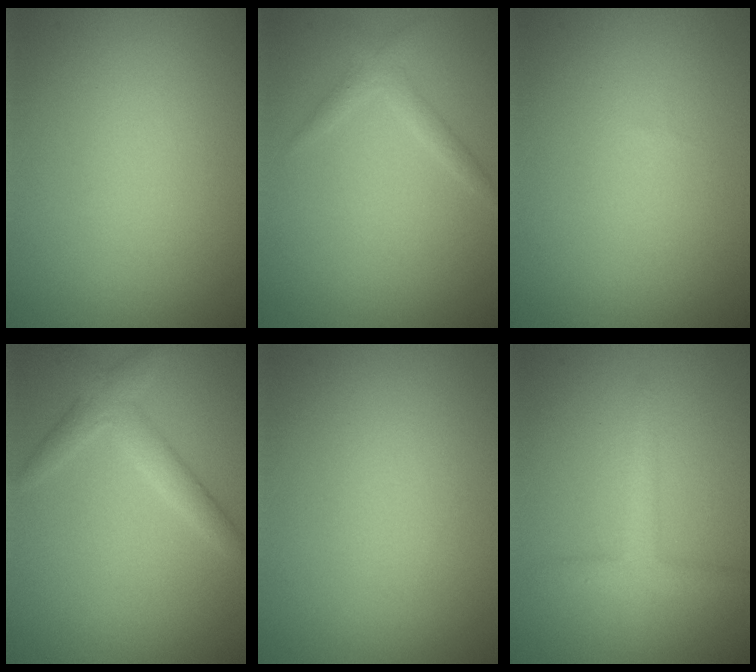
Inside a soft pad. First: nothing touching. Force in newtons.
{"total": 1.4, "press": 1.4, "slide": 0.1}
{"total": 0.0}
{"total": 2.7, "press": 2.7, "slide": 0.1}
{"total": 0.0}
{"total": 2.4, "press": 2.4, "slide": 0.1}